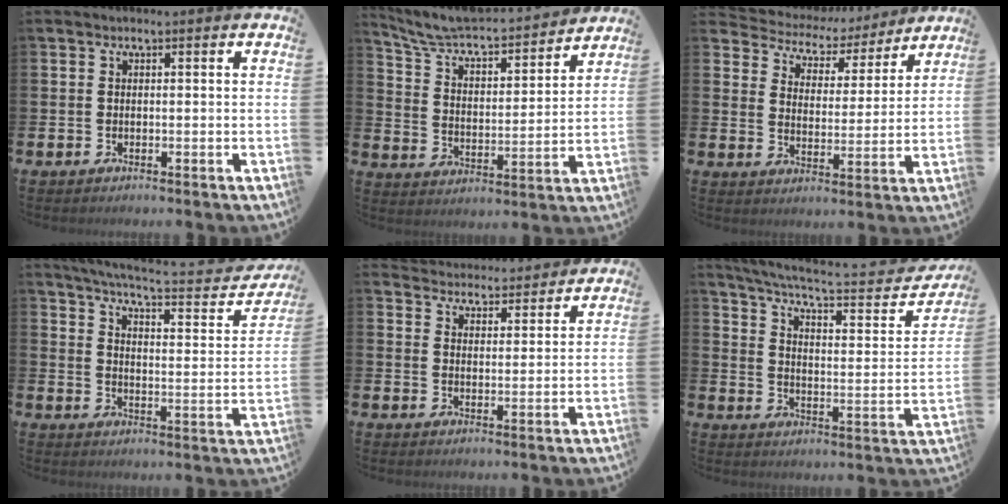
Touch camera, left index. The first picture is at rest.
{"total": 6.8, "force": [6.4, 1.3, 2.1], "torque": [-0.073, -0.055, 0.104]}
{"total": 5.2, "force": [4.5, 2.6, 0.3], "torque": [-0.035, -0.039, 0.073]}
{"total": 5.4, "force": [5.0, 0.1, 2.1], "torque": [-0.055, -0.047, 0.076]}
{"total": 4.6, "force": [4.6, 0.7, -0.2], "torque": [-0.008, -0.038, 0.079]}
{"total": 5.9, "force": [5.1, 0.8, 2.8], "torque": [-0.070, -0.044, 0.077]}